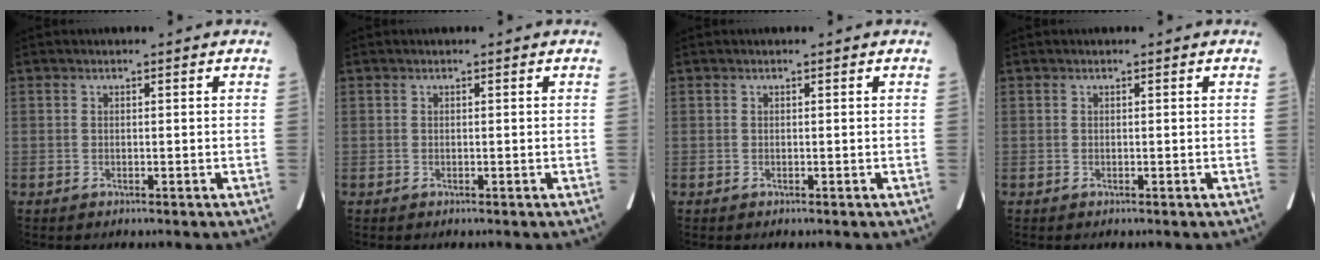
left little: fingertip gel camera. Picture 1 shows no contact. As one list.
[{"total": 0.0}, {"total": 0.0}, {"total": 0.0}]